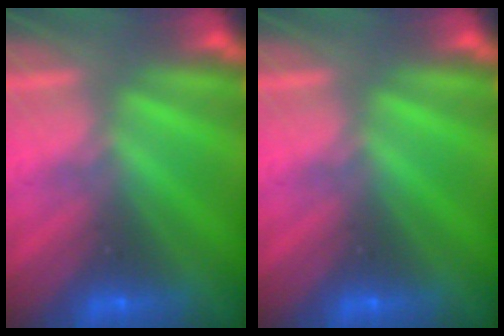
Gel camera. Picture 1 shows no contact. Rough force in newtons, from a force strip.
{"total": 0.0}